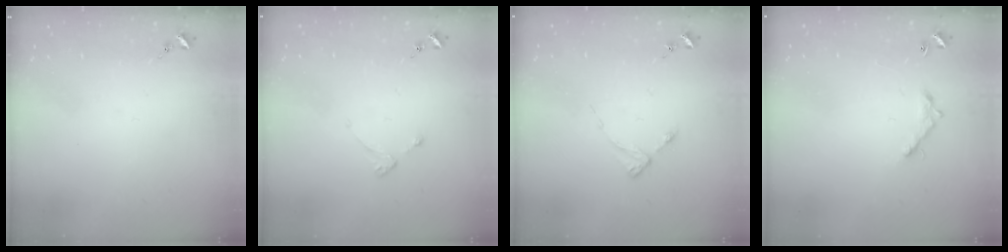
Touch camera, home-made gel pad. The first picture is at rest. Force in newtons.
{"total": 2.2, "press": 2.1, "slide": 0.4}
{"total": 2.9, "press": 2.8, "slide": 0.4}
{"total": 6.2, "press": 6.2, "slide": 0.4}